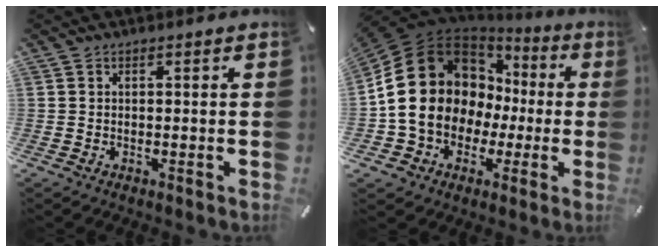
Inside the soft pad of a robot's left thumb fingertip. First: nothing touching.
{"total": 18.8, "force": [-0.3, 16.2, 9.6], "torque": [-0.179, -0.008, 0.006]}